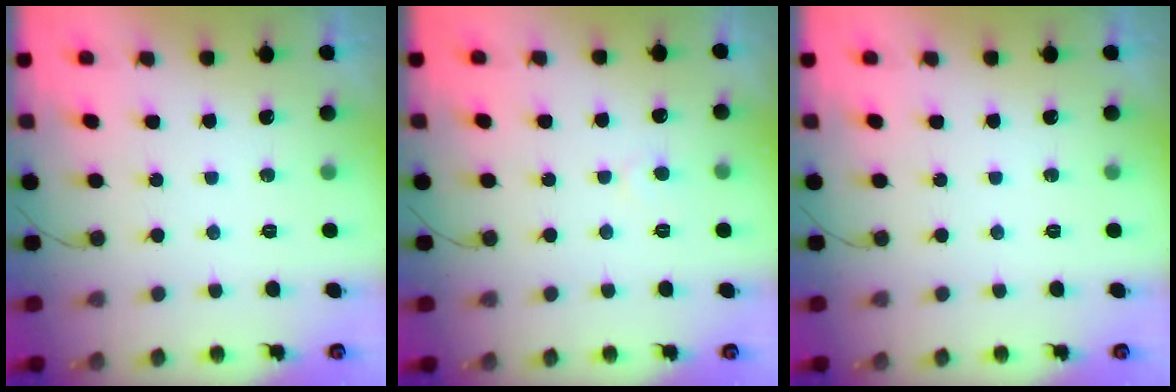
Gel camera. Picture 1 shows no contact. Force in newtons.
{"total": 3.7, "press": 3.7, "slide": 0.3}
{"total": 0.0}